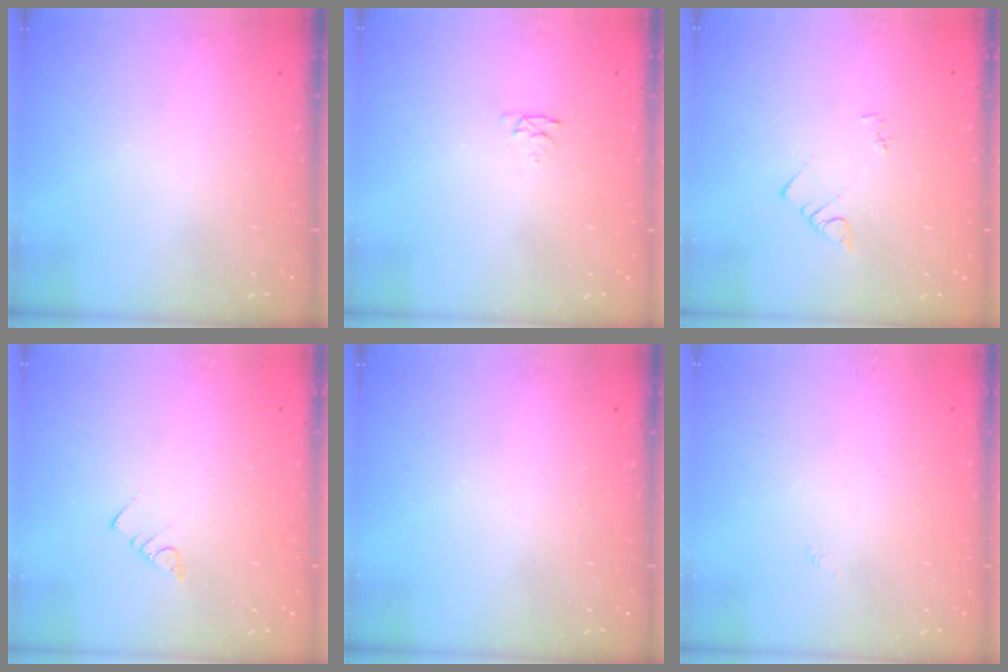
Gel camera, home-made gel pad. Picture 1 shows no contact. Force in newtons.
{"total": 3.3, "press": 3.3, "slide": 0.5}
{"total": 2.9, "press": 2.9, "slide": 0.3}
{"total": 2.5, "press": 2.5, "slide": 0.5}
{"total": 0.0}
{"total": 0.6, "press": 0.5, "slide": 0.2}